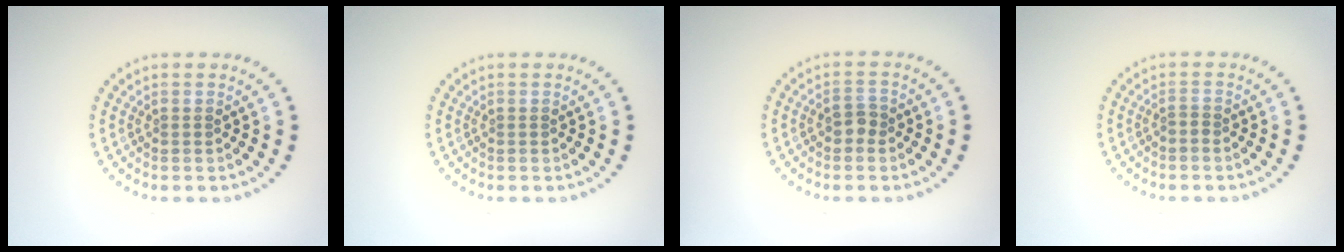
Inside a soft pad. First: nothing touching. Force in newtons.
{"total": 0.0}
{"total": 1.5, "press": 1.4, "slide": 0.5}
{"total": 0.6, "press": 0.3, "slide": 0.5}